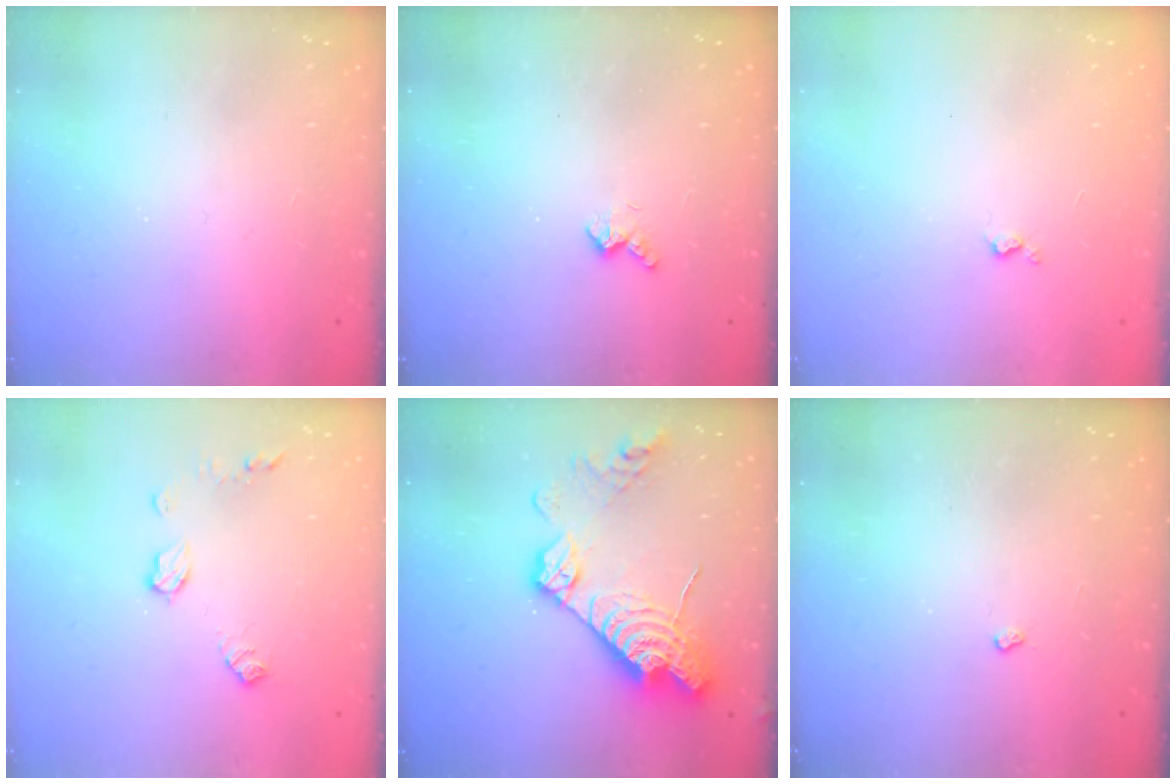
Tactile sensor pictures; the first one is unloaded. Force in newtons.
{"total": 2.6, "press": 2.6, "slide": 0.6}
{"total": 3.2, "press": 3.1, "slide": 0.6}
{"total": 7.1, "press": 7.1, "slide": 0.3}
{"total": 18.2, "press": 18.1, "slide": 1.8}
{"total": 2.4, "press": 2.3, "slide": 0.4}